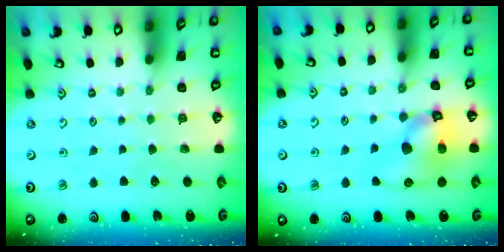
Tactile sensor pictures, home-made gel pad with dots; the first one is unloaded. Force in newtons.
{"total": 11.8, "press": 11.6, "slide": 1.8}